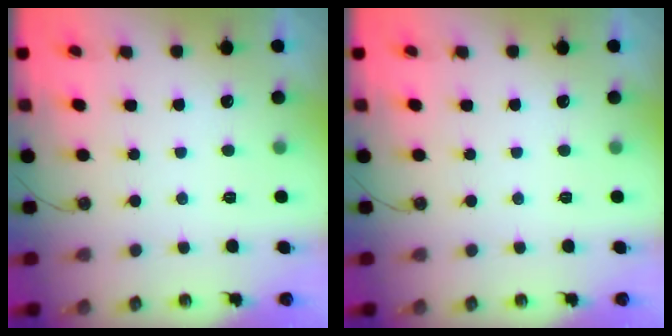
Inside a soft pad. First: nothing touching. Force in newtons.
{"total": 0.0}